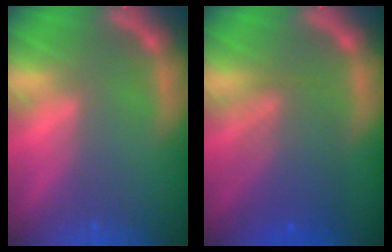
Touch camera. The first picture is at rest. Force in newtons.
{"total": 6.0}